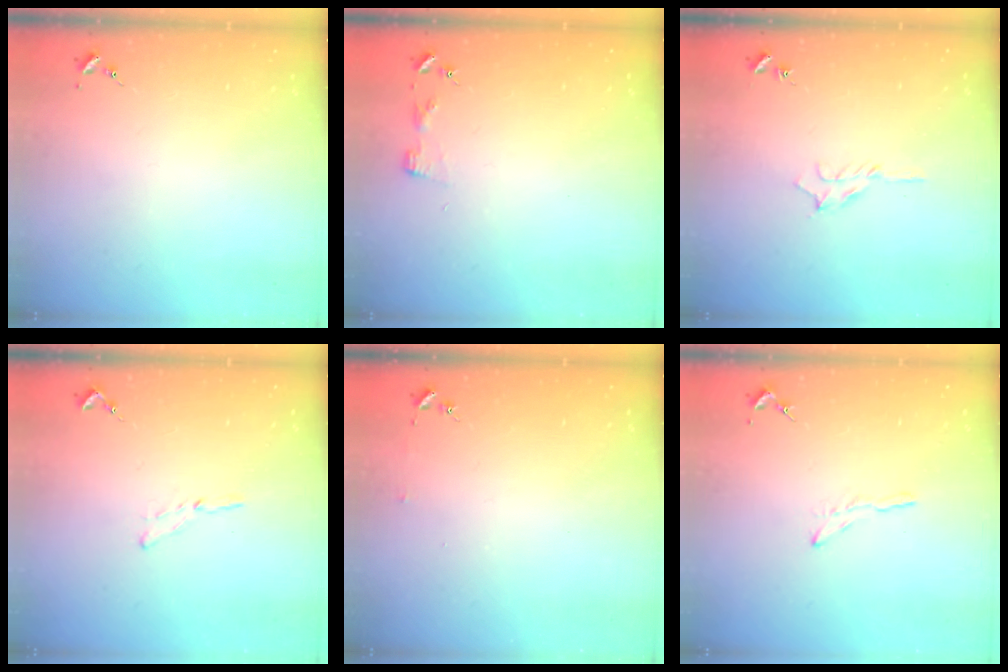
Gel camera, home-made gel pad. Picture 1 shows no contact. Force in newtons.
{"total": 2.9, "press": 2.9, "slide": 0.3}
{"total": 6.3, "press": 6.3, "slide": 0.7}
{"total": 3.5, "press": 3.5, "slide": 0.4}
{"total": 2.5, "press": 2.5, "slide": 0.2}
{"total": 3.8, "press": 3.7, "slide": 0.4}